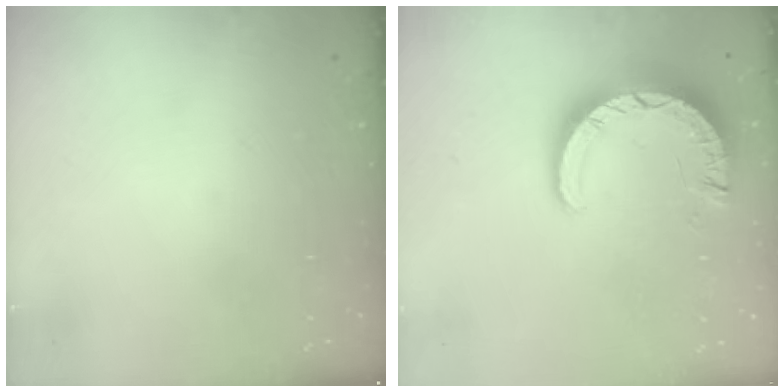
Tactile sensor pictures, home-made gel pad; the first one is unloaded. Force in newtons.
{"total": 8.5, "press": 8.4, "slide": 0.8}